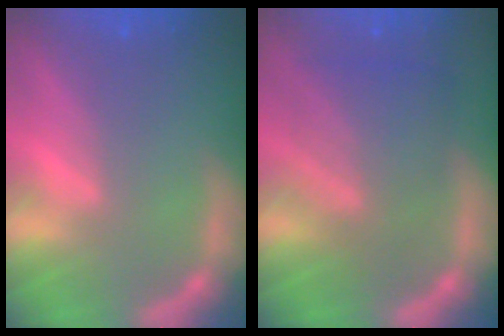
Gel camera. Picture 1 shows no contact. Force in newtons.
{"total": 7.1}